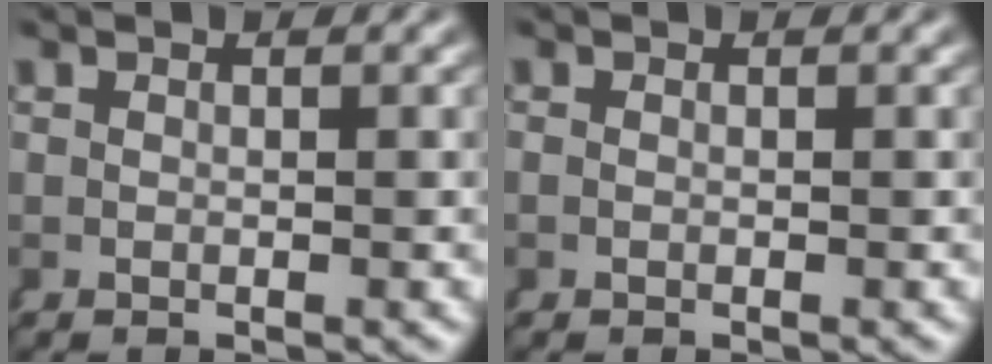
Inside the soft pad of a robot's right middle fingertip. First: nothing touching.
{"total": 0.0}